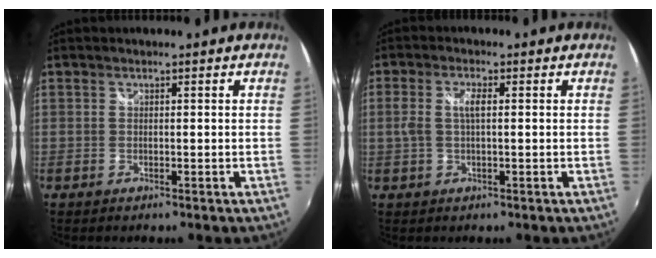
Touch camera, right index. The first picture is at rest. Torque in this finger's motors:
{"motor_torque": [0.14, -0.05, 0.14, 0.06]}